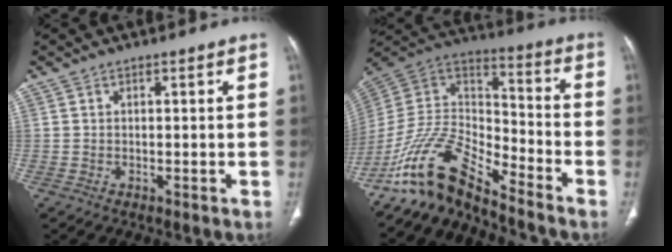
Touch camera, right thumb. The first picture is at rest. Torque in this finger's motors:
{"motor_torque": [0.59, 0.12, 1.40, -1.37, 0.12]}